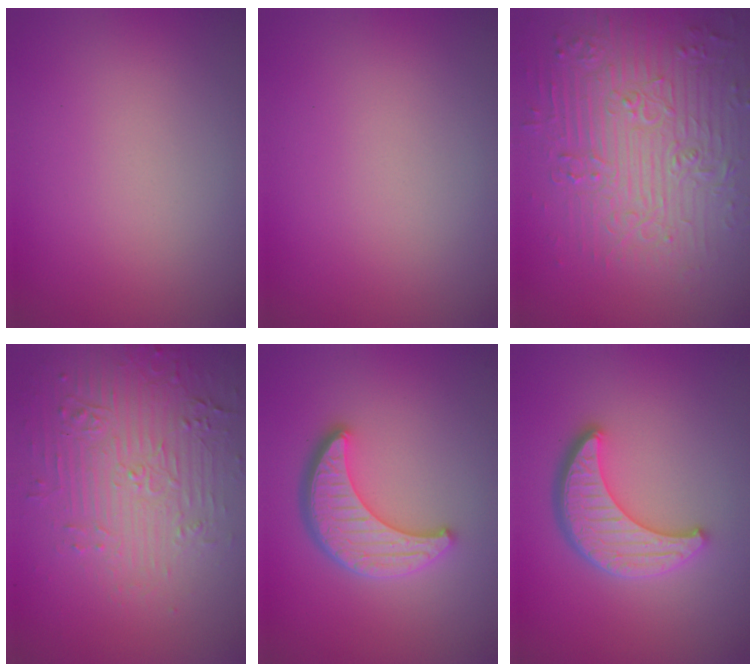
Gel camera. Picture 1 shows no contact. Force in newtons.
{"total": 0.0}
{"total": 7.4, "press": 5.9, "slide": 4.6}
{"total": 5.3, "press": 3.6, "slide": 3.9}
{"total": 4.6, "press": 3.8, "slide": 2.6}
{"total": 4.5, "press": 3.8, "slide": 2.5}